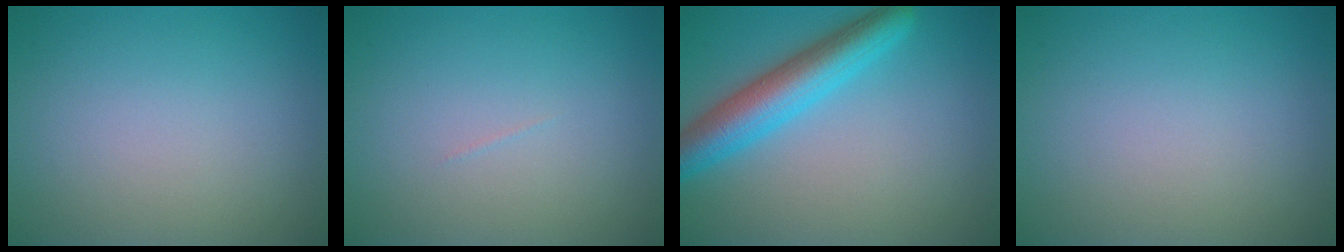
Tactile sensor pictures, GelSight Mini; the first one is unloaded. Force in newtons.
{"total": 0.0}
{"total": 5.8, "press": 5.8, "slide": 0.1}
{"total": 0.0}